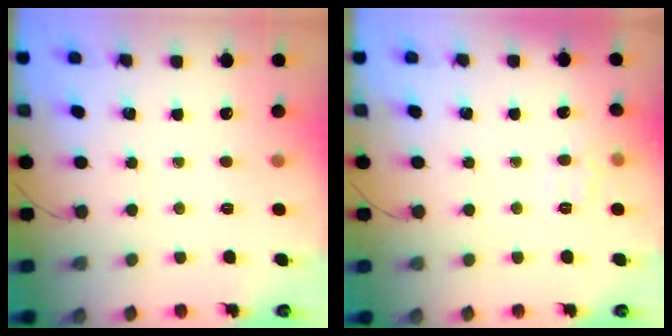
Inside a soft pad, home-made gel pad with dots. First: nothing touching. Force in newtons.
{"total": 4.3, "press": 4.1, "slide": 1.3}